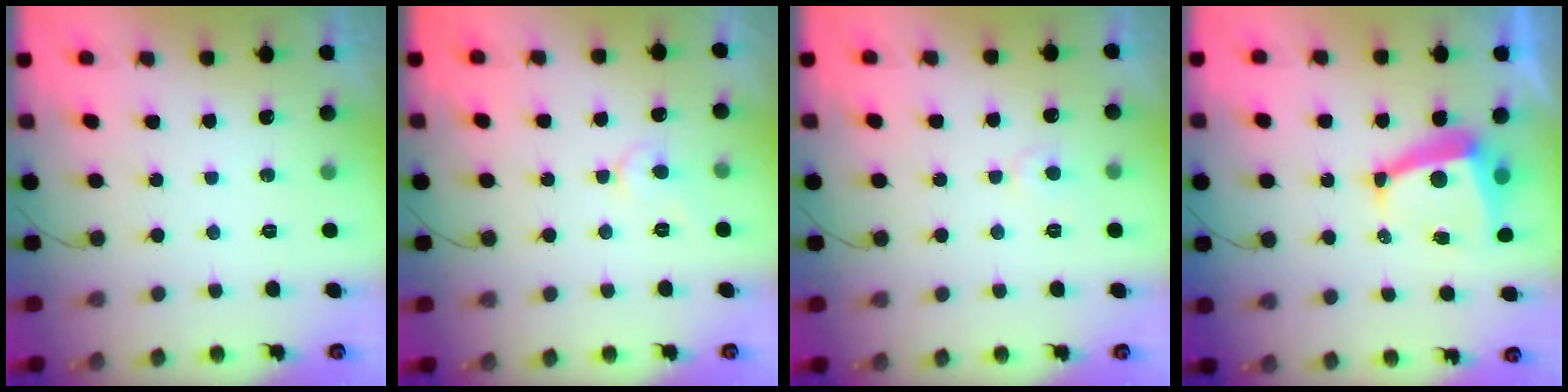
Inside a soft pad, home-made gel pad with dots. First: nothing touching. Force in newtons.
{"total": 5.0, "press": 5.0, "slide": 0.5}
{"total": 4.1, "press": 4.1, "slide": 0.5}
{"total": 8.0, "press": 8.0, "slide": 1.0}